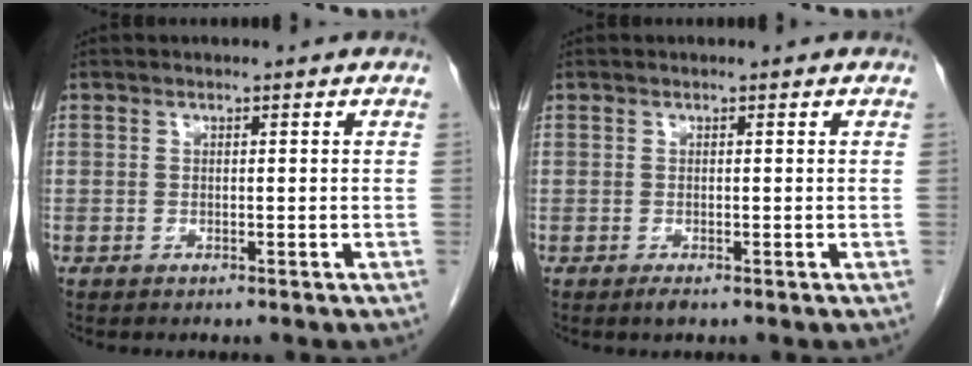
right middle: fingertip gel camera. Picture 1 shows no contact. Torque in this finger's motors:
{"motor_torque": [0.57, -0.05, 0.03, 0.02]}